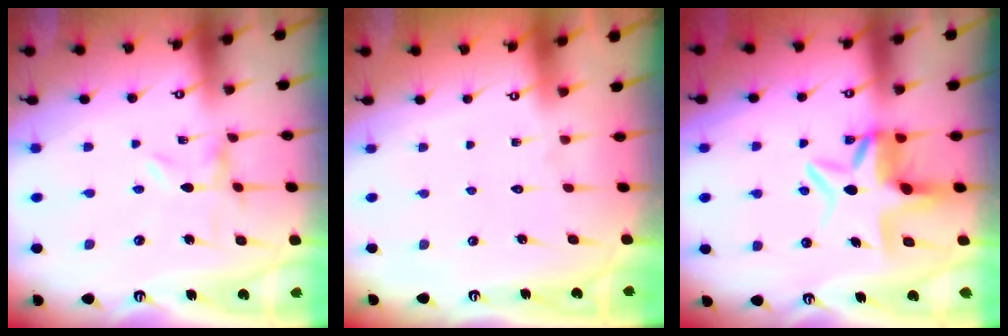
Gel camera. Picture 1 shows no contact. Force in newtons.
{"total": 1.6, "press": 1.6, "slide": 0.1}
{"total": 9.4, "press": 9.2, "slide": 2.3}